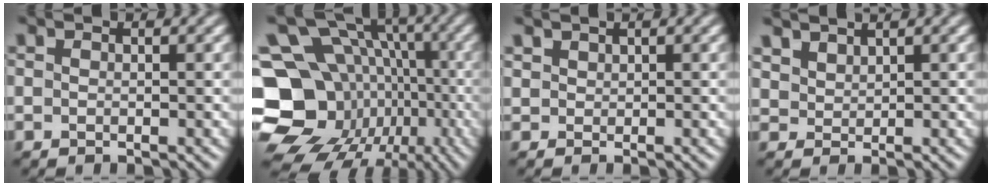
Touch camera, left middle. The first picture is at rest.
{"total": 19.8, "force": [-5.6, 17.0, 8.4], "torque": [-0.183, -0.014, -0.104]}
{"total": 0.8, "force": [0.7, 0.4, 0.0], "torque": [0.000, 0.001, 0.015]}
{"total": 2.6, "force": [2.3, 1.1, 0.5], "torque": [-0.022, -0.006, 0.061]}